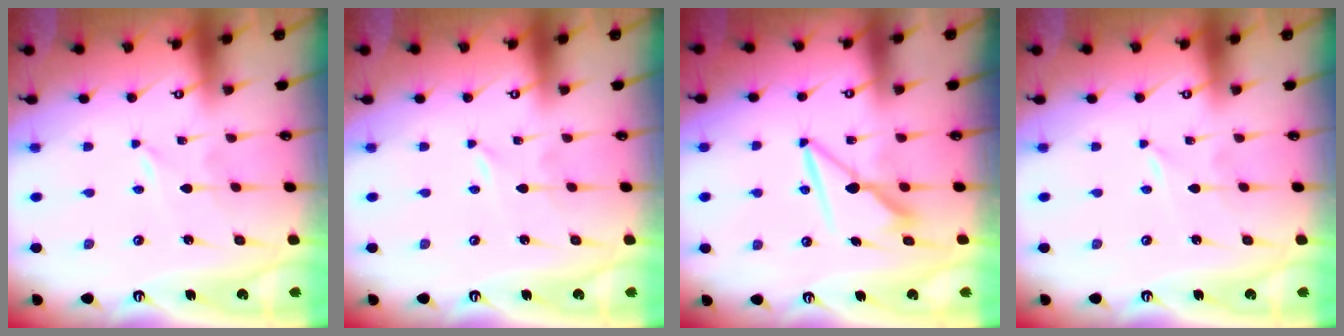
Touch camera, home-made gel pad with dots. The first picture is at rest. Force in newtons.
{"total": 0.0}
{"total": 7.5, "press": 7.5, "slide": 0.4}
{"total": 0.0}